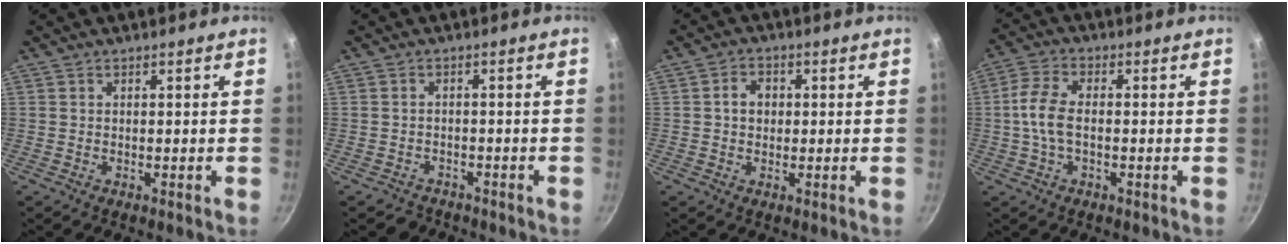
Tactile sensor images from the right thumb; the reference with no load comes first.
{"total": 2.8, "force": [-2.2, 1.7, -0.1], "torque": [0.013, 0.037, -0.032]}
{"total": 3.7, "force": [0.3, 3.1, 2.1], "torque": [-0.015, 0.008, 0.002]}
{"total": 7.0, "force": [-0.6, 3.8, 5.9], "torque": [-0.123, 0.019, -0.020]}